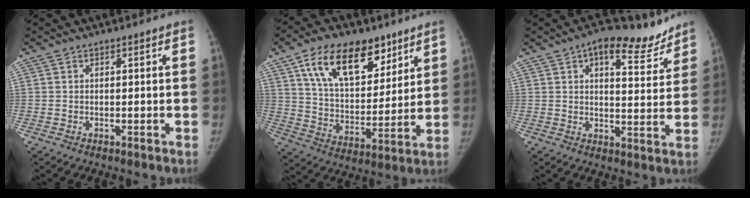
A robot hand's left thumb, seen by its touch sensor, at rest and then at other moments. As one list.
[{"total": 19.2, "force": [10.7, 10.8, 11.7], "torque": [-0.150, -0.038, 0.187]}, {"total": 11.9, "force": [8.6, 5.0, 6.6], "torque": [-0.055, -0.038, 0.119]}]